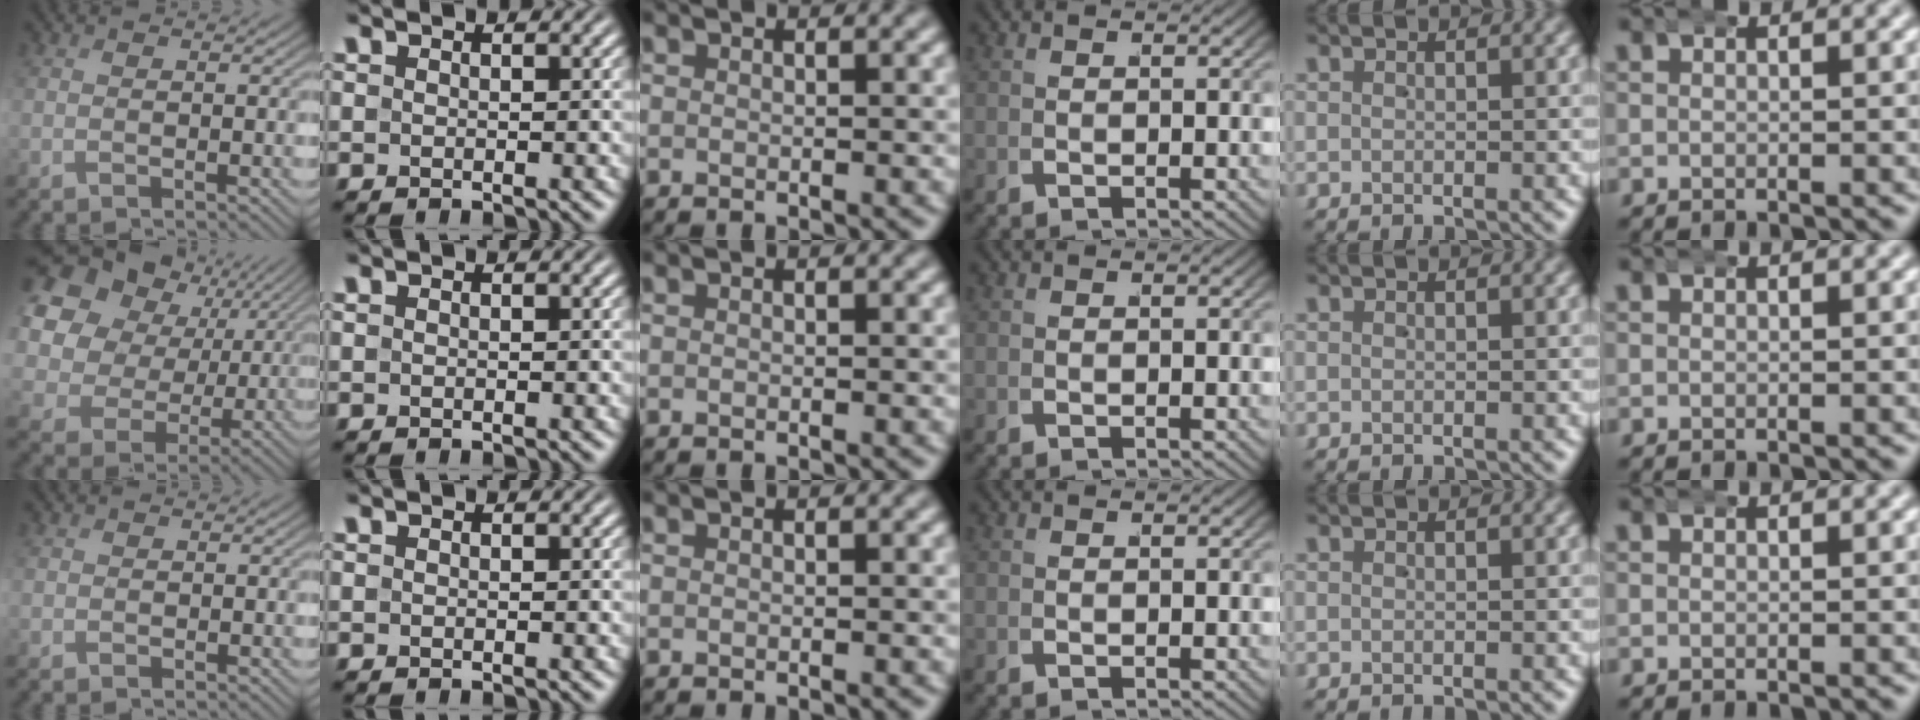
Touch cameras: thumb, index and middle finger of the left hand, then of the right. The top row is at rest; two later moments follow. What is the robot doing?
{"motion": "wrap", "object": "aluminum foil"}